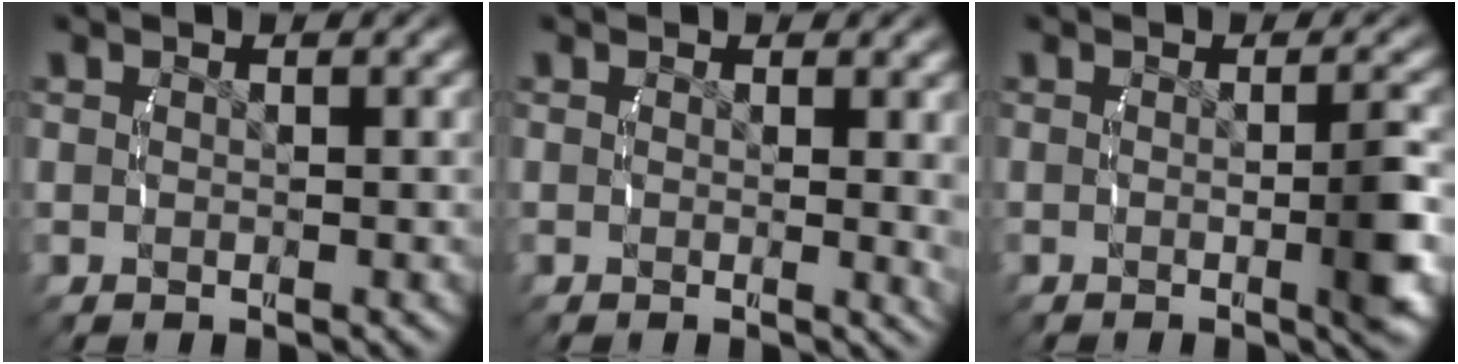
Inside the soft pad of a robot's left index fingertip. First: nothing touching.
{"total": 1.7, "force": [0.5, 0.1, 1.6], "torque": [-0.024, -0.008, 0.005]}
{"total": 3.3, "force": [-0.7, 0.3, 3.2], "torque": [-0.045, 0.001, -0.015]}